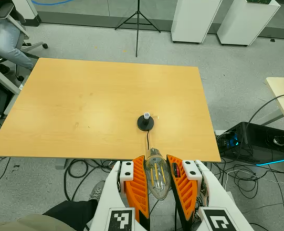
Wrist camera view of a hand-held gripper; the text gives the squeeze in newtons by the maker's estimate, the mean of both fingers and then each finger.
{"total": 18.2, "left": 19.1, "right": 17.4}